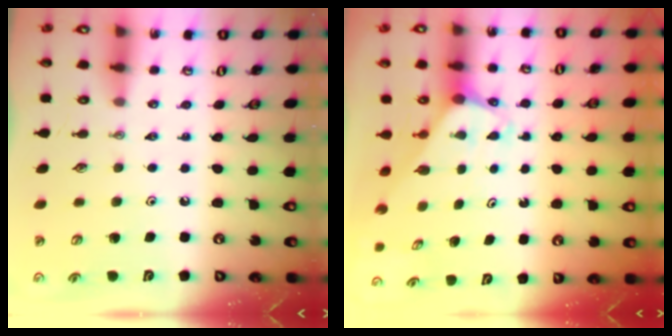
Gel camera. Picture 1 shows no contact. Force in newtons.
{"total": 1.8, "press": 1.8, "slide": 0.1}